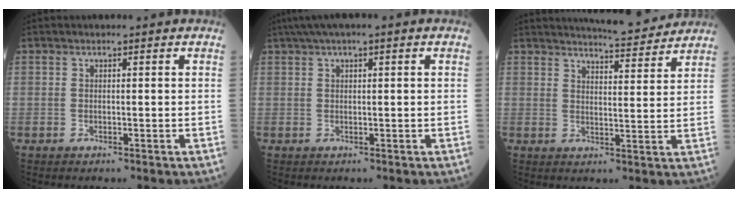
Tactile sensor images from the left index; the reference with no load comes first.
{"total": 4.9, "force": [2.7, 0.6, 4.1], "torque": [-0.076, 0.031, 0.046]}
{"total": 8.5, "force": [8.3, 0.4, 2.1], "torque": [-0.039, 0.001, 0.111]}